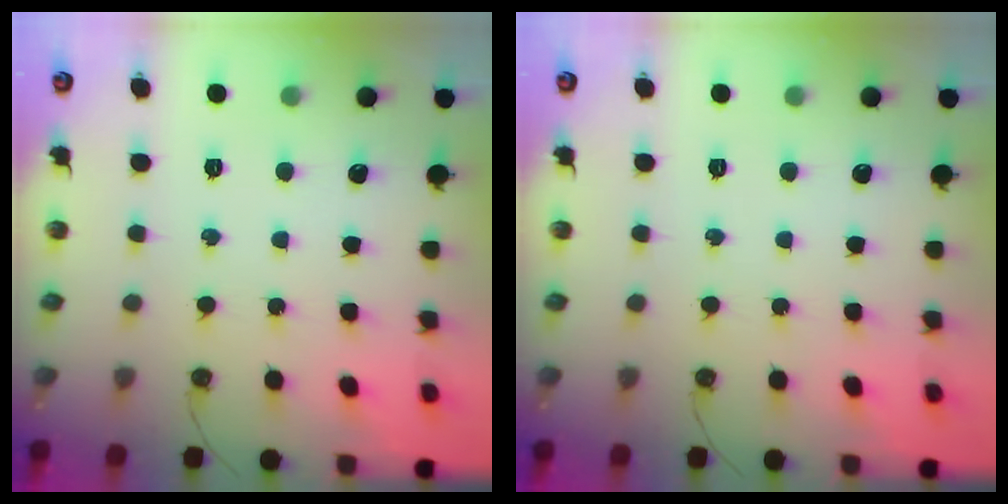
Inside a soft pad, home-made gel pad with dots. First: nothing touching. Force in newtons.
{"total": 0.0}